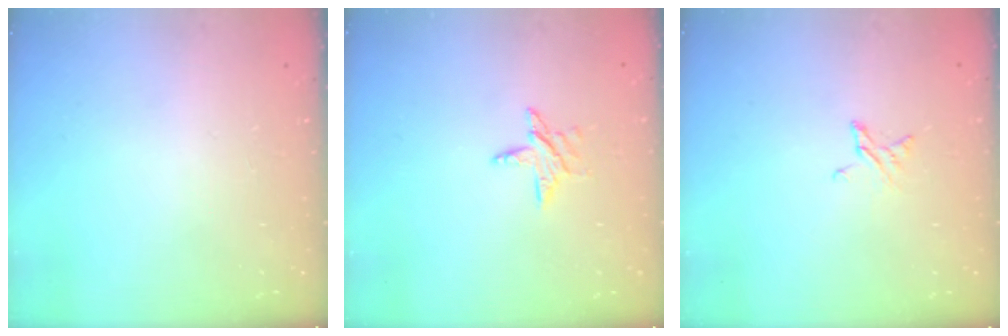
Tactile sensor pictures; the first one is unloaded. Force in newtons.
{"total": 5.2, "press": 5.2, "slide": 0.5}
{"total": 3.0, "press": 3.0, "slide": 0.3}